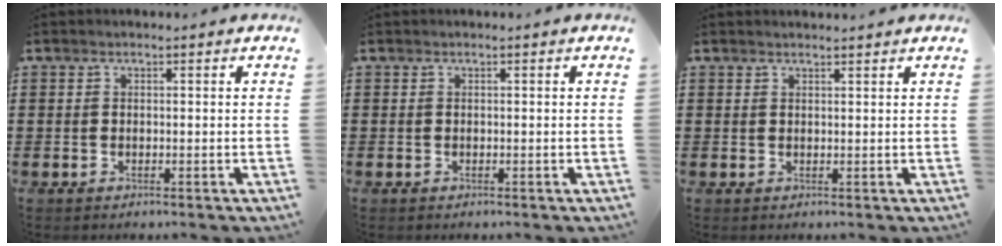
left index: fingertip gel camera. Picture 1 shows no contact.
{"total": 0.0}
{"total": 1.0, "force": [1.0, -0.1, 0.2], "torque": [-0.004, -0.003, 0.020]}